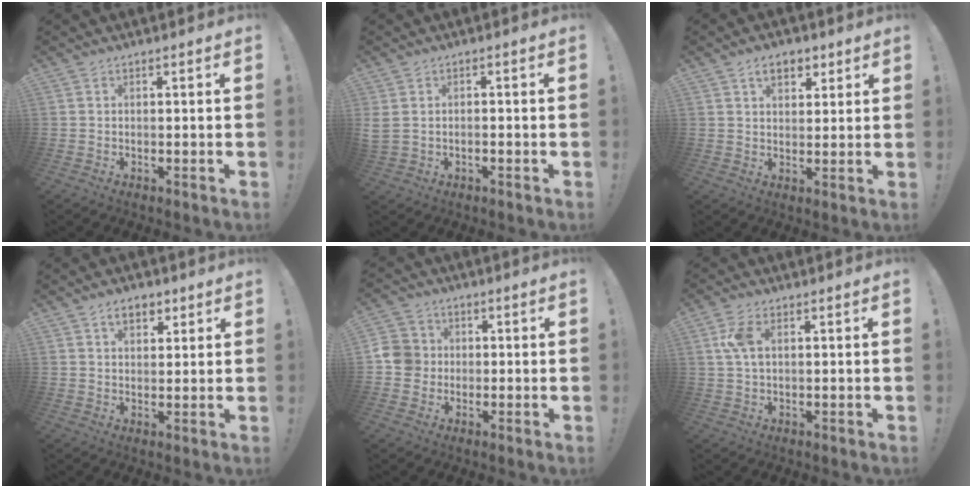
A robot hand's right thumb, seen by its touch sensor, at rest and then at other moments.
{"total": 2.5, "force": [-0.2, 1.4, 2.0], "torque": [-0.040, -0.006, -0.002]}
{"total": 6.5, "force": [3.2, 4.2, 3.8], "torque": [-0.049, -0.002, 0.056]}
{"total": 5.3, "force": [2.7, 3.4, 3.1], "torque": [-0.043, 0.001, 0.047]}
{"total": 7.6, "force": [-0.5, 7.3, 2.1], "torque": [-0.036, 0.015, -0.008]}
{"total": 6.1, "force": [1.5, 3.3, 4.9], "torque": [-0.102, 0.007, 0.028]}